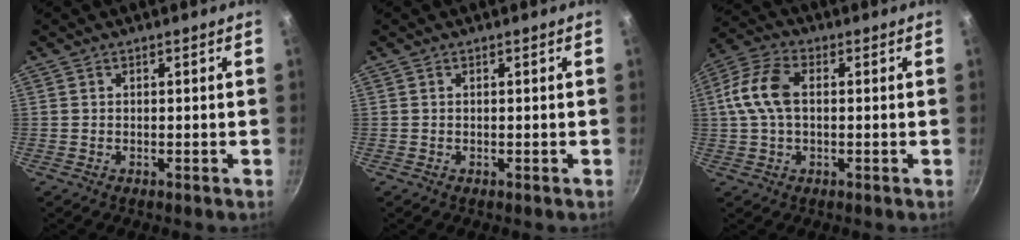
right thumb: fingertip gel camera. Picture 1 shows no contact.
{"total": 0.0}
{"total": 9.6, "force": [0.9, 5.8, 7.6], "torque": [-0.157, 0.024, 0.007]}